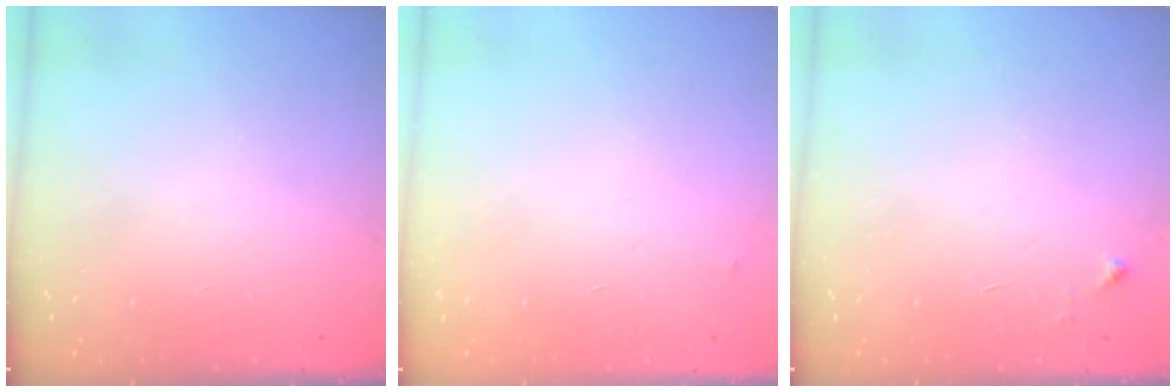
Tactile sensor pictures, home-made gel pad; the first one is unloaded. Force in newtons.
{"total": 2.5, "press": 2.5, "slide": 0.4}
{"total": 3.9, "press": 3.8, "slide": 0.6}